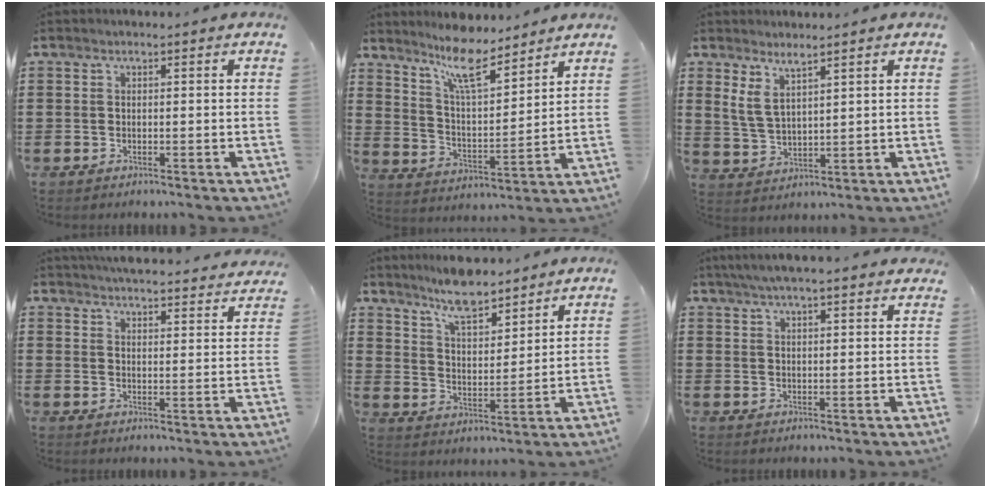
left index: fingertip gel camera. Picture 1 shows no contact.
{"total": 9.9, "force": [8.0, 1.8, 5.6], "torque": [-0.114, -0.032, 0.144]}
{"total": 4.3, "force": [3.0, 1.5, 2.8], "torque": [-0.064, -0.001, 0.054]}
{"total": 4.6, "force": [4.6, 0.0, 0.6], "torque": [-0.020, -0.032, 0.079]}
{"total": 7.9, "force": [7.0, 1.6, 3.2], "torque": [-0.078, -0.020, 0.129]}
{"total": 4.6, "force": [4.1, 0.1, 2.1], "torque": [-0.051, -0.005, 0.074]}